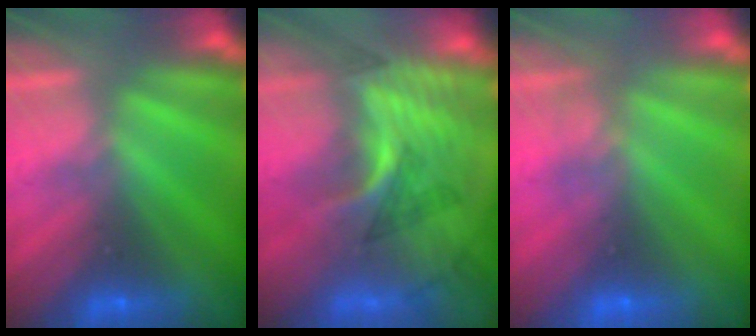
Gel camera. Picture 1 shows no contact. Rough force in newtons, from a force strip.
{"total": 3.0}
{"total": 1.8}